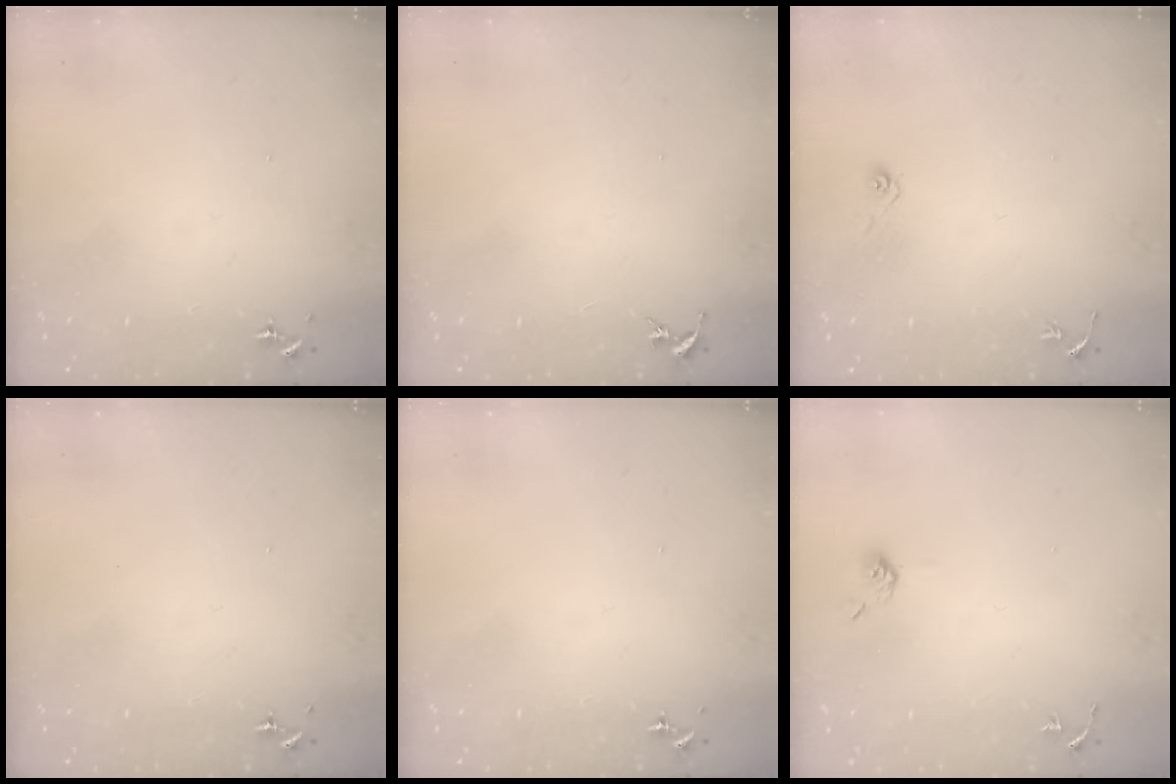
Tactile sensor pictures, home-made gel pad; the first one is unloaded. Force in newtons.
{"total": 0.0}
{"total": 3.6, "press": 3.0, "slide": 2.1}
{"total": 0.0}
{"total": 0.0}
{"total": 4.6, "press": 4.6, "slide": 0.7}